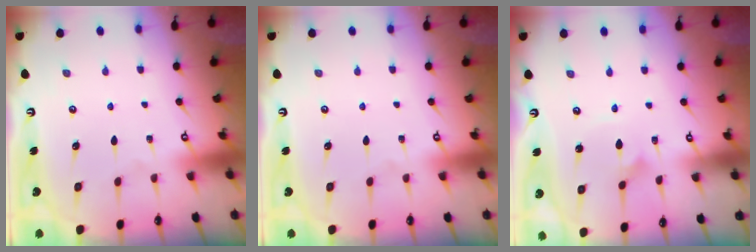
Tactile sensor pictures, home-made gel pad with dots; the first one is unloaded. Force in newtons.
{"total": 0.0}
{"total": 1.7, "press": 1.6, "slide": 0.1}